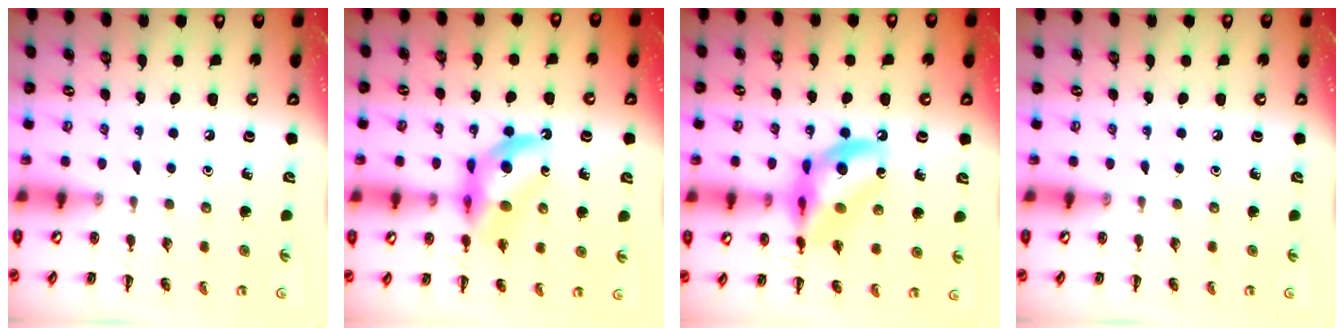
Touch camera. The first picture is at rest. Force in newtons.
{"total": 9.7, "press": 9.2, "slide": 2.9}
{"total": 15.0, "press": 14.7, "slide": 3.1}
{"total": 0.0}